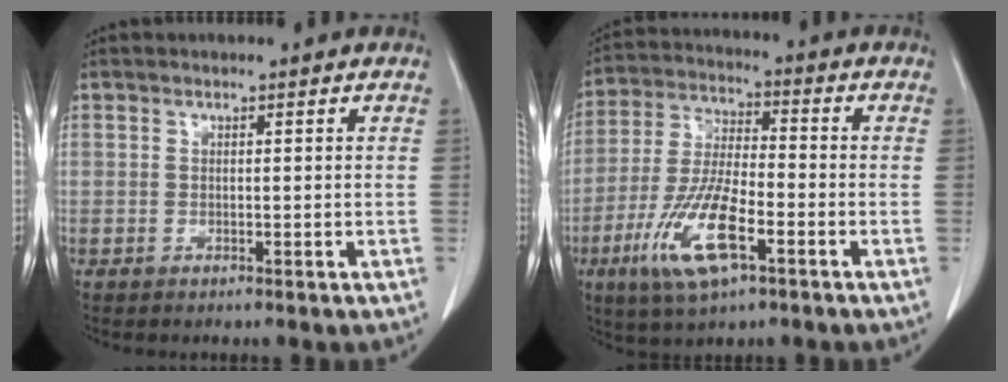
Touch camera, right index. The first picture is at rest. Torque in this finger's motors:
{"motor_torque": [1.35, -0.42, 0.16, 0.00]}